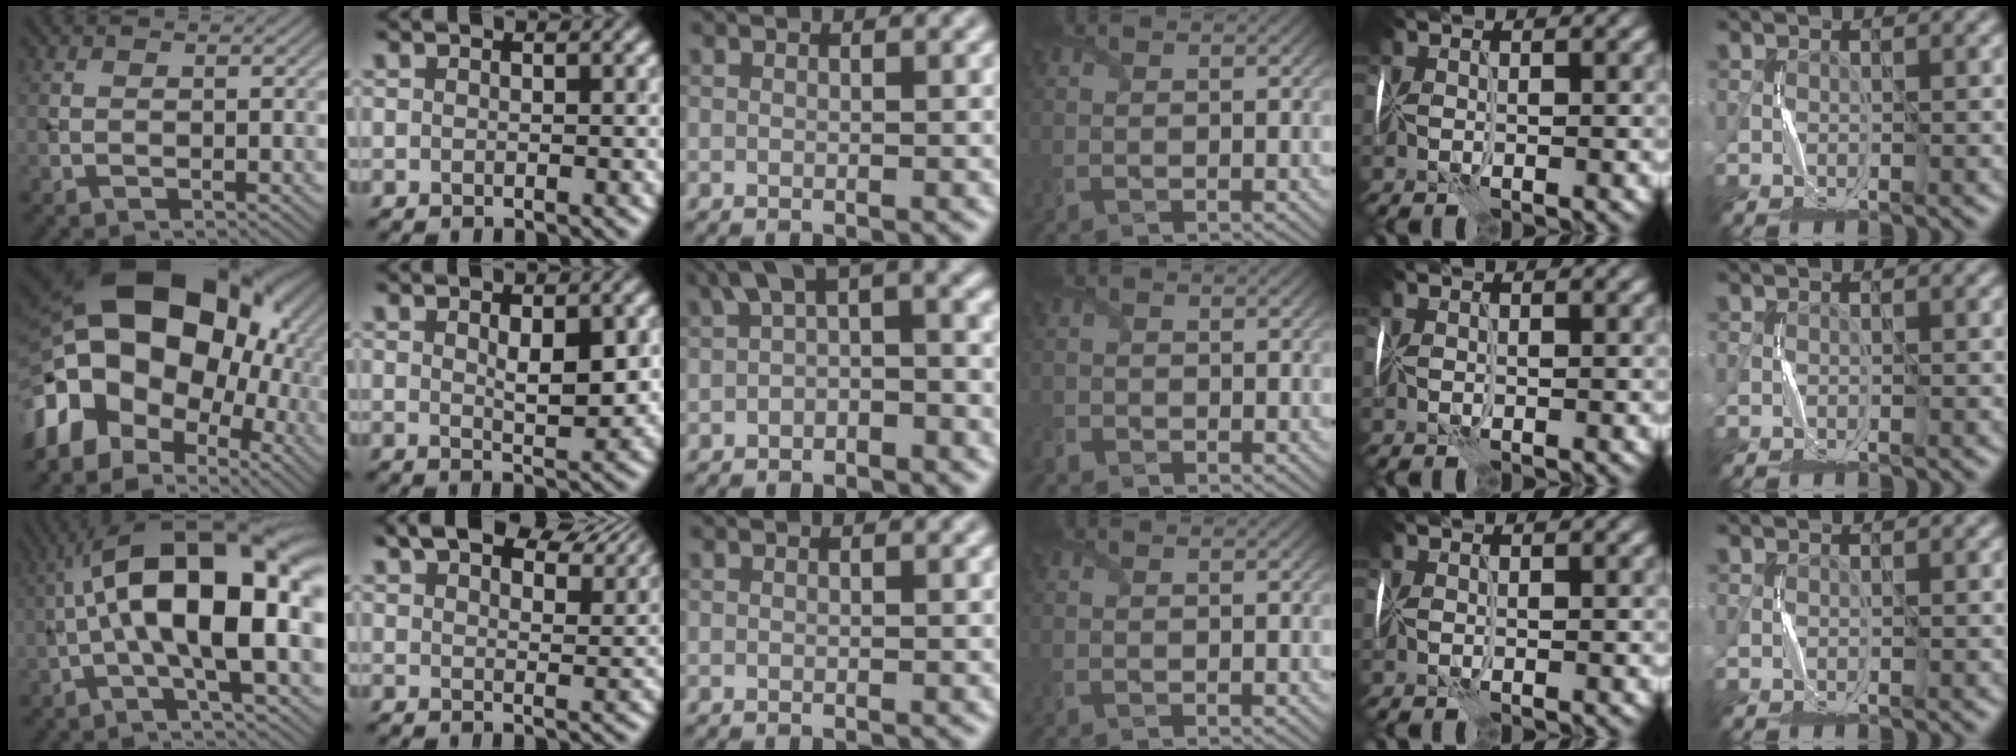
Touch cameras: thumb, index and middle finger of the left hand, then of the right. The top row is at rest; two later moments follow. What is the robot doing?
{"motion": "fold", "object": "wrapping paper"}